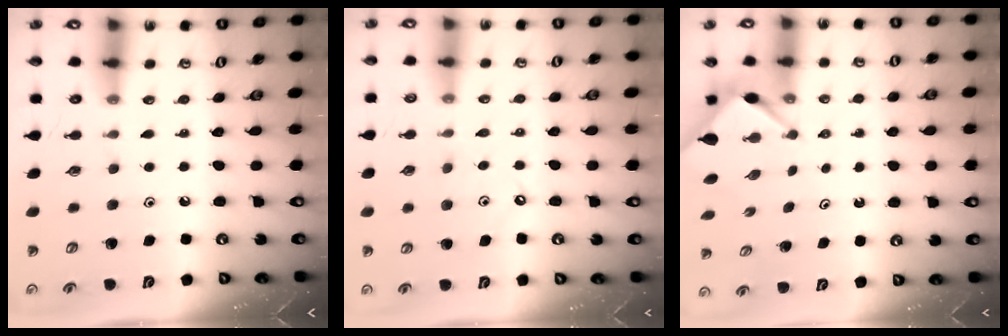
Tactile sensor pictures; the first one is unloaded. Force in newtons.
{"total": 5.6, "press": 5.6, "slide": 0.4}
{"total": 2.9, "press": 2.9, "slide": 0.3}